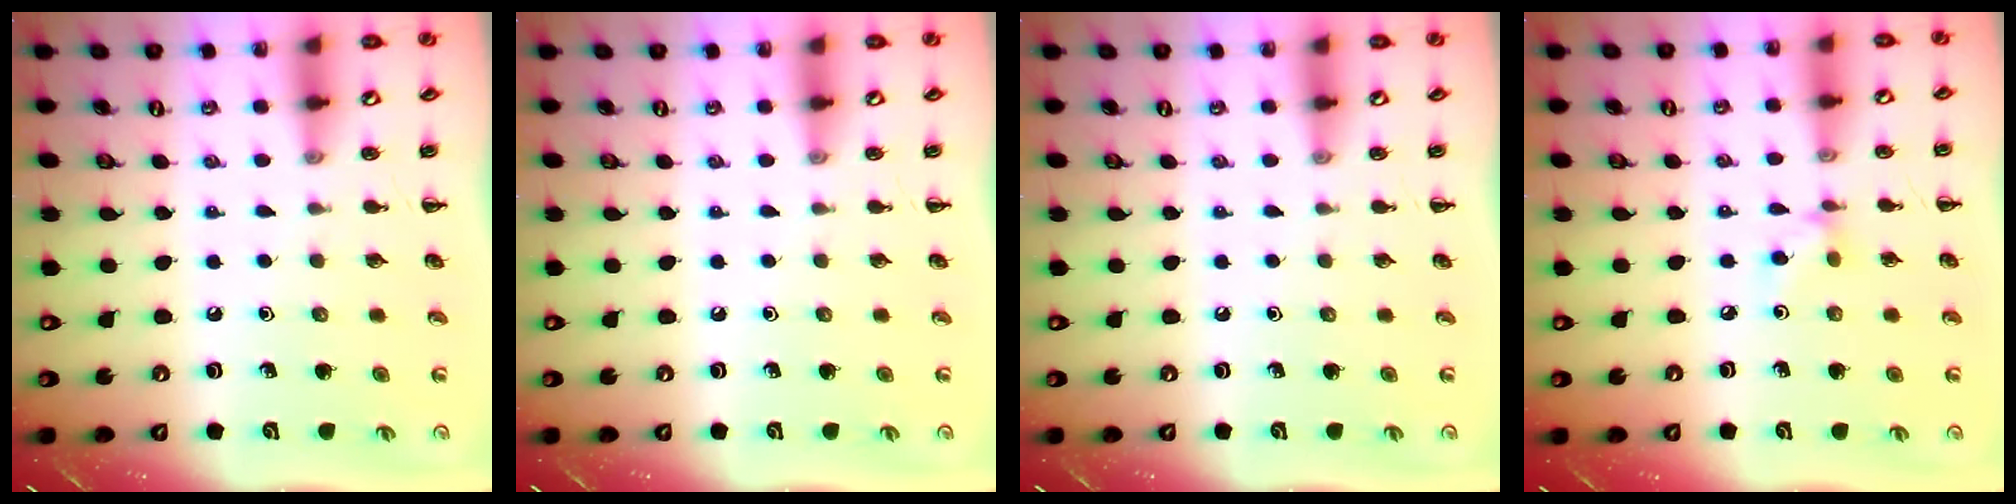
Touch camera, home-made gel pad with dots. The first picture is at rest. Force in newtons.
{"total": 0.0}
{"total": 0.0}
{"total": 3.9, "press": 3.8, "slide": 0.8}